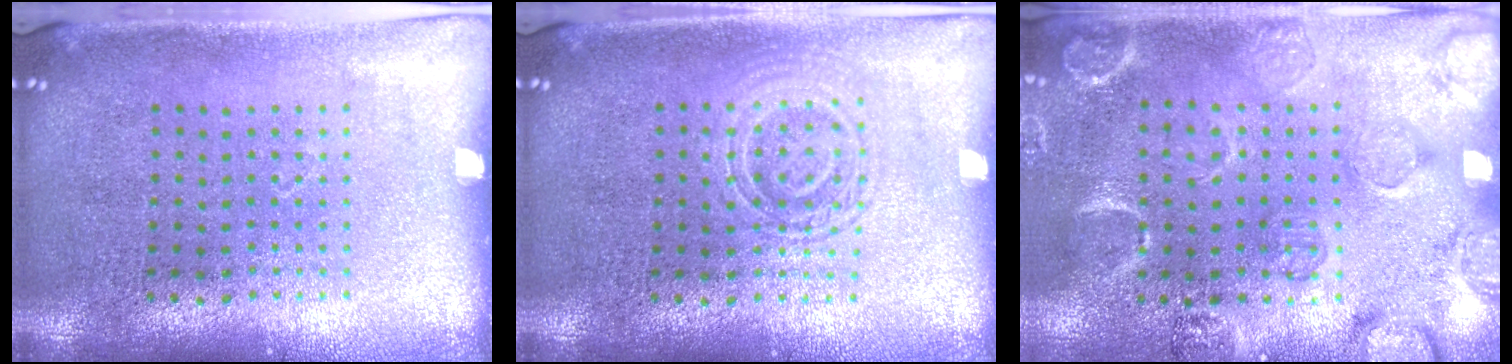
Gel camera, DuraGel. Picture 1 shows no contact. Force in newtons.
{"total": 2.3, "press": 2.2, "slide": 0.5}
{"total": 2.6, "press": 1.9, "slide": 1.8}